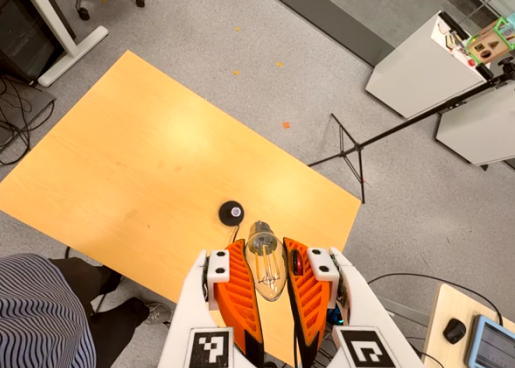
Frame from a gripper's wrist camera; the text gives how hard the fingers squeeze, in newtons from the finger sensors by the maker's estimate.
{"total": 21.8, "left": 26.9, "right": 16.6}